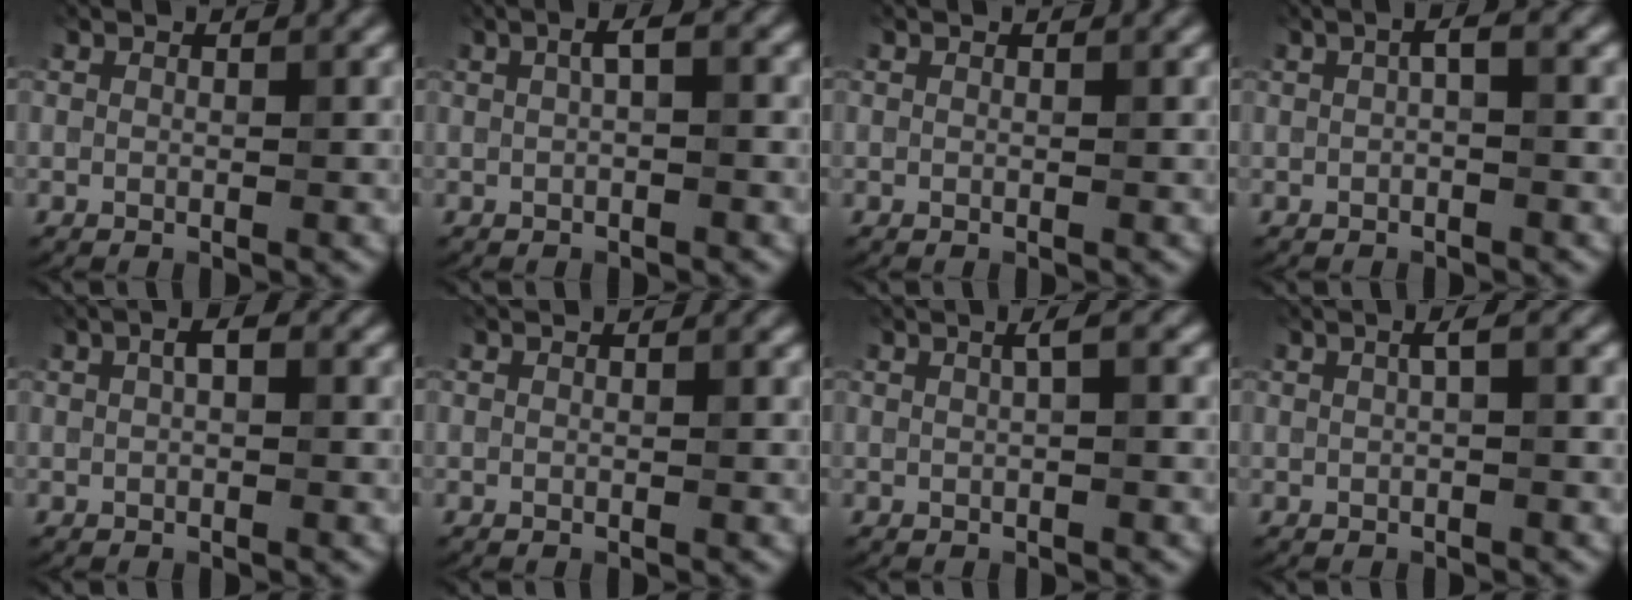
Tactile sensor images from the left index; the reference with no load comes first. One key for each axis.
{"total": 1.8, "fx": 0.3, "fy": 0.4, "fz": 1.8, "tx": -0.032, "ty": 0.009, "tz": 0.004}
{"total": 0.0}
{"total": 1.6, "fx": 0.2, "fy": 0.3, "fz": 1.5, "tx": -0.028, "ty": 0.007, "tz": 0.002}
{"total": 1.5, "fx": 0.3, "fy": 0.6, "fz": 1.3, "tx": -0.024, "ty": 0.005, "tz": 0.003}
{"total": 0.0}
{"total": 1.6, "fx": 0.4, "fy": 0.3, "fz": 1.5, "tx": -0.022, "ty": 0.010, "tz": 0.004}
{"total": 1.5, "fx": 0.3, "fy": 0.3, "fz": 1.5, "tx": -0.027, "ty": 0.010, "tz": 0.004}